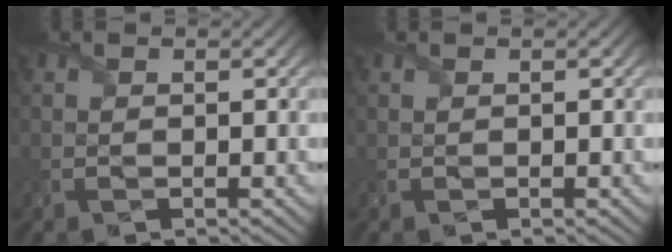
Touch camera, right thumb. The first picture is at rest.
{"total": 0.0}